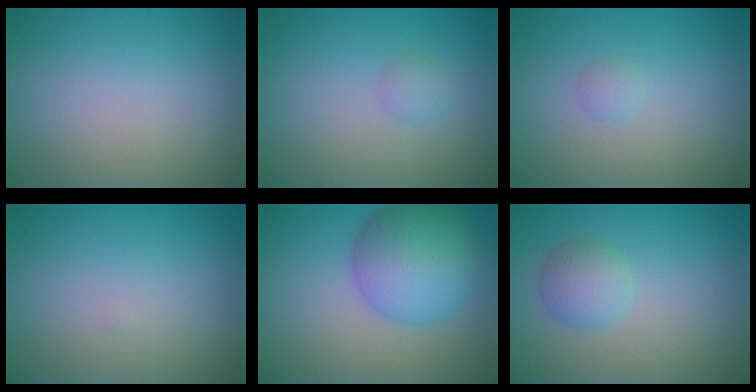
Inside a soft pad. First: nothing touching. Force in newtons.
{"total": 1.1, "press": 1.1, "slide": 0.0}
{"total": 0.8, "press": 0.8, "slide": 0.1}
{"total": 0.0}
{"total": 8.3, "press": 8.3, "slide": 0.1}
{"total": 2.5, "press": 2.5, "slide": 0.1}